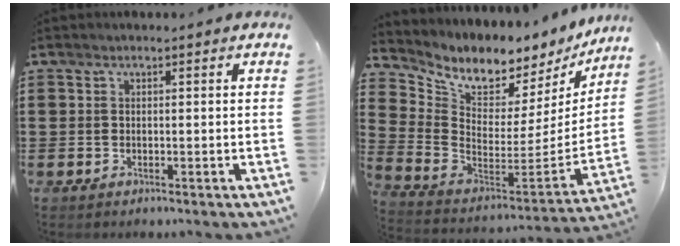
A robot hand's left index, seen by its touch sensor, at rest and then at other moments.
{"total": 5.6, "force": [5.0, 1.9, 1.6], "torque": [-0.062, -0.059, 0.083]}